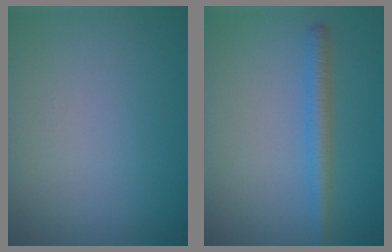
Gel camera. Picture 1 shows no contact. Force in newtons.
{"total": 2.3, "press": 2.3, "slide": 0.1}